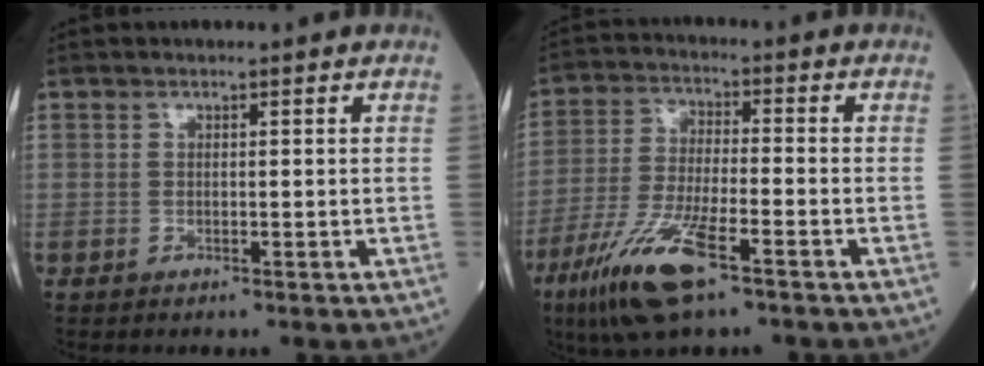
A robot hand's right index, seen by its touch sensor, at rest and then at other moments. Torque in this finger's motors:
{"motor_torque": [1.22, -0.92, 0.23, 0.09]}